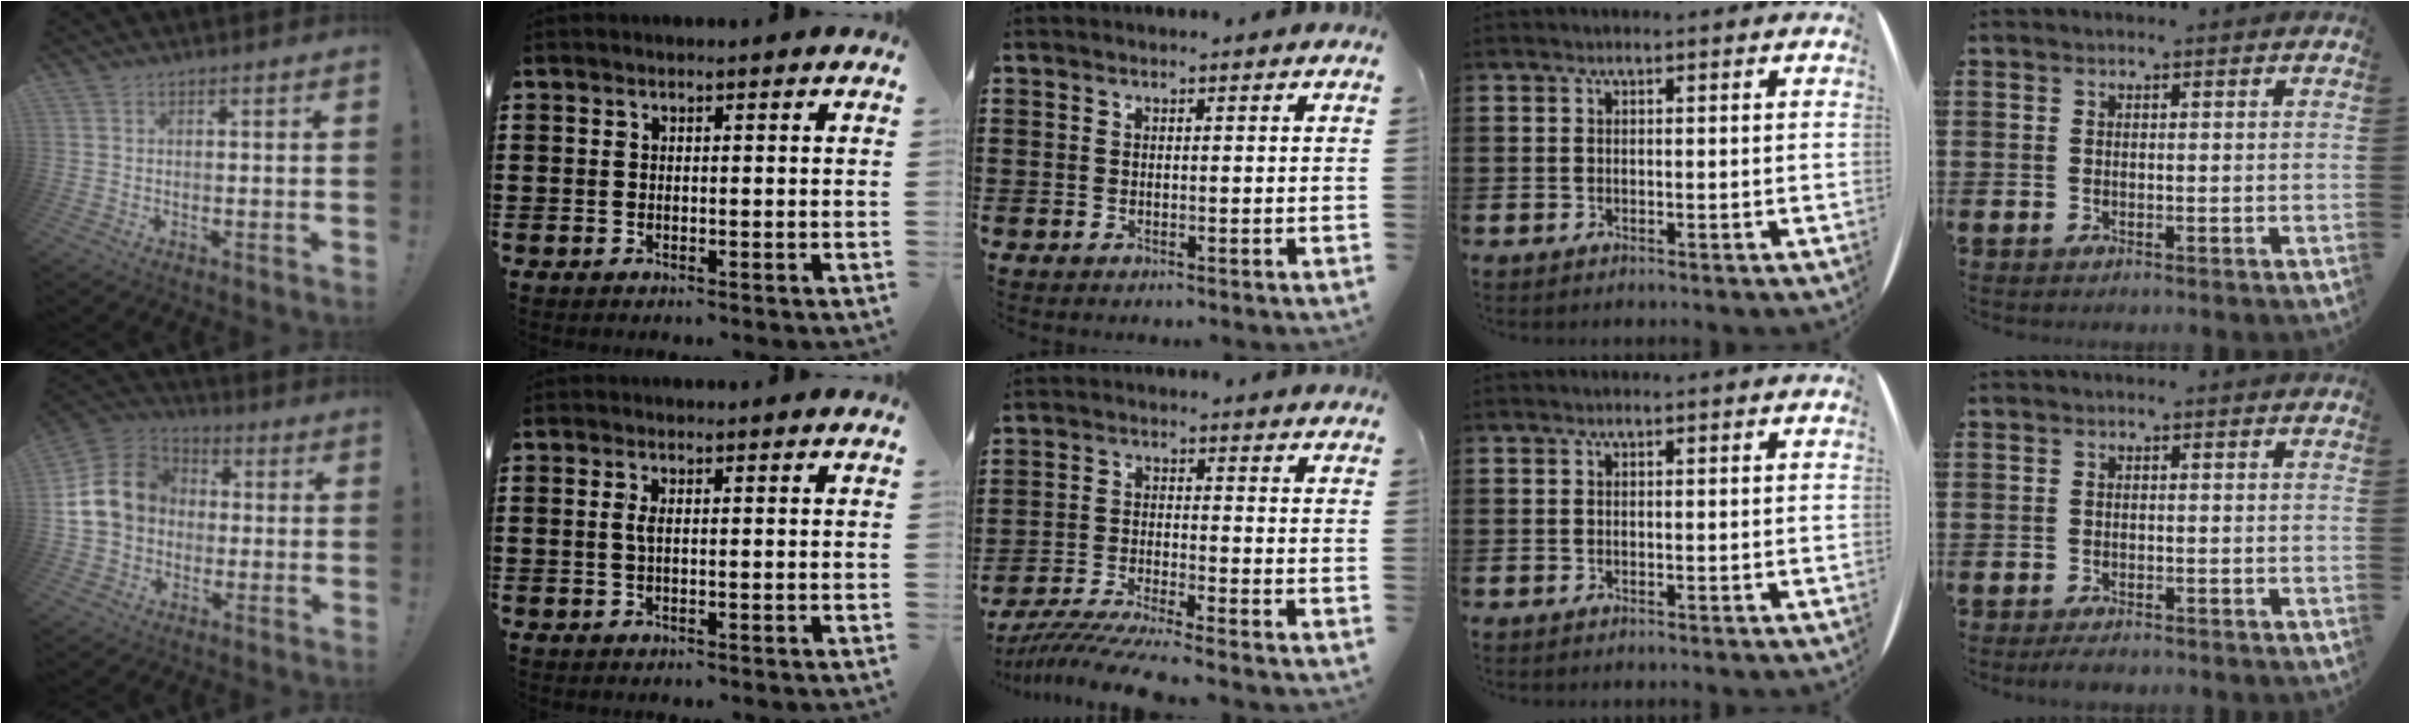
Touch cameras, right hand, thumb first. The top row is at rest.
{"thumb": {"total": 15.8, "force": [2.1, 13.1, 8.5], "torque": [-0.146, 0.014, 0.047]}, "index": {"total": 1.3, "force": [0.2, 0.3, 1.3], "torque": [-0.025, 0.001, 0.002]}, "middle": {"total": 5.9, "force": [-5.5, -0.3, 2.1], "torque": [-0.053, -0.021, -0.110]}, "little": {"total": 1.1, "force": [-1.1, 0.2, 0.4], "torque": [-0.009, 0.000, -0.022]}}